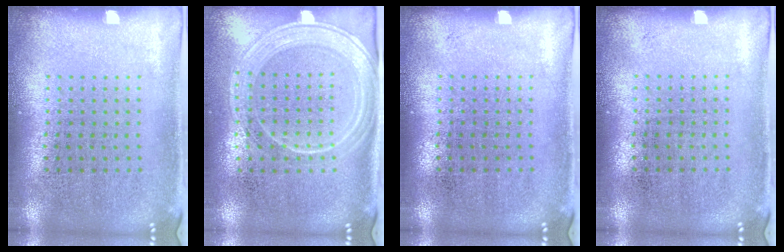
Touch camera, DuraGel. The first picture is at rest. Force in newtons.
{"total": 2.1, "press": 1.9, "slide": 0.9}
{"total": 0.0}
{"total": 0.0}